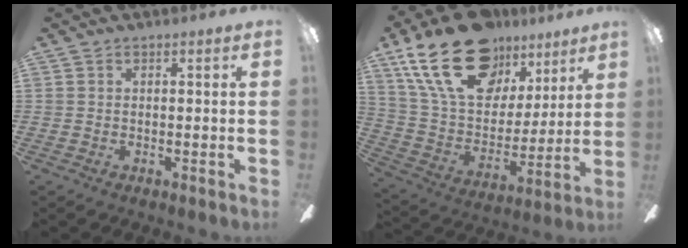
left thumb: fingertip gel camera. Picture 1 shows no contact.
{"total": 25.4, "force": [15.0, 14.9, 14.0], "torque": [-0.255, -0.071, 0.274]}